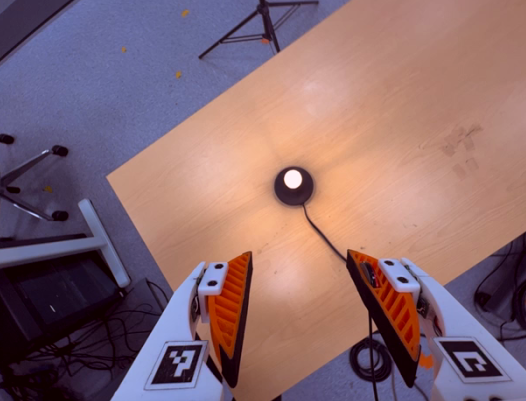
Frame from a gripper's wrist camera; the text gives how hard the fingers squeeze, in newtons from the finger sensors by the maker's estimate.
{"total": 0.0}